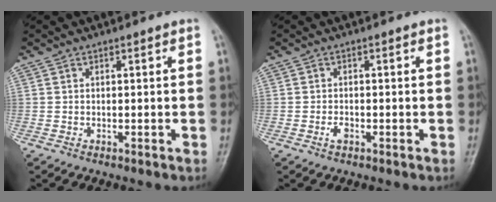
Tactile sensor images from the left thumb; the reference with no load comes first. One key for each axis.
{"total": 1.5, "fx": -0.7, "fy": 0.8, "fz": 1.1, "tx": -0.020, "ty": 0.002, "tz": -0.014}